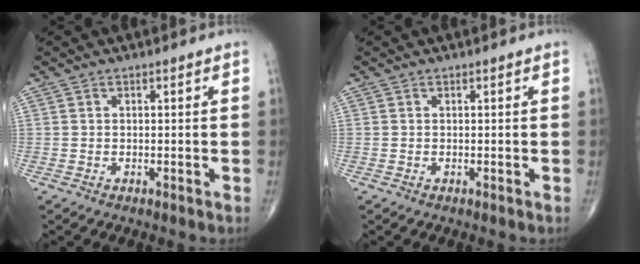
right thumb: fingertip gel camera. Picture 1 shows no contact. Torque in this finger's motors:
{"motor_torque": [0.15, 0.03, -0.12, -0.02, 0.01]}